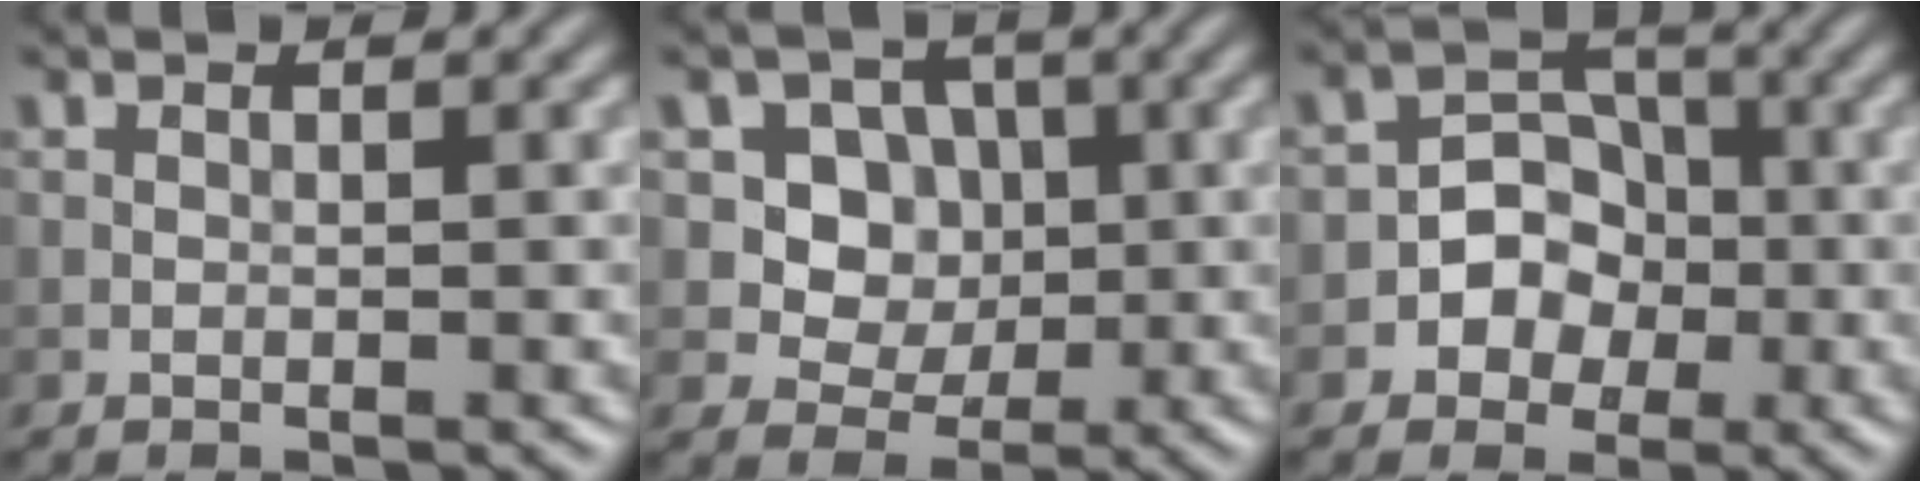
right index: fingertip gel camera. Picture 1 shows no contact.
{"total": 6.0, "force": [1.3, 5.3, 2.5], "torque": [-0.036, 0.003, 0.022]}
{"total": 4.0, "force": [-1.3, 3.5, 1.6], "torque": [0.012, 0.011, -0.039]}